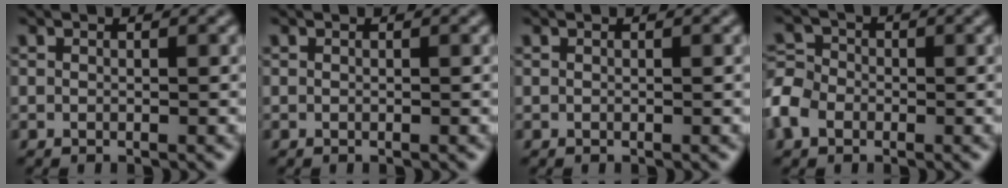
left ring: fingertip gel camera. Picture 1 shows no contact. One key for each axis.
{"total": 0.0}
{"total": 0.0}
{"total": 4.8, "fx": -2.3, "fy": 3.6, "fz": 2.3, "tx": -0.064, "ty": 0.000, "tz": -0.063}